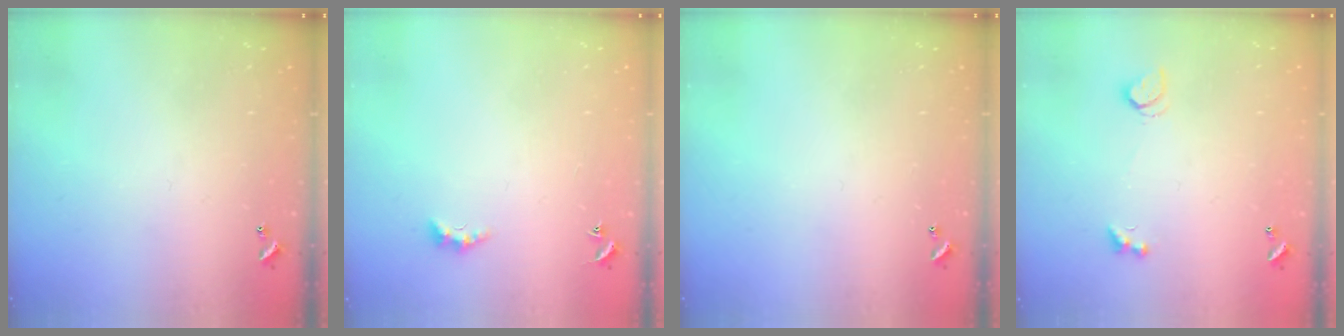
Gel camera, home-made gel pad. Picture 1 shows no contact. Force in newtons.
{"total": 2.4, "press": 2.4, "slide": 0.6}
{"total": 0.0}
{"total": 2.3, "press": 1.9, "slide": 1.1}